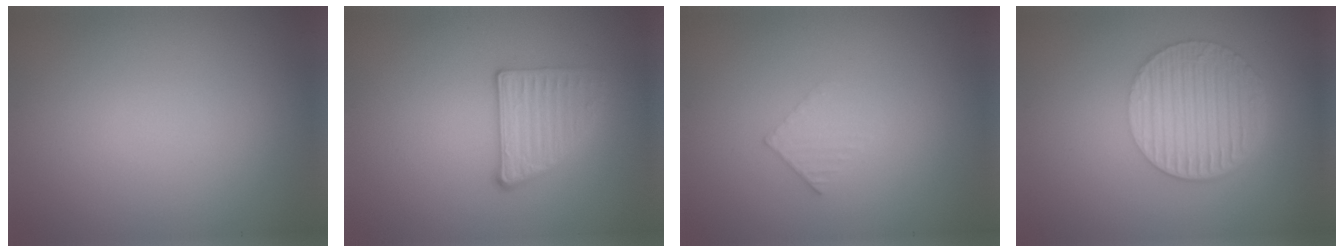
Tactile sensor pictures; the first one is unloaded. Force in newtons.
{"total": 2.7, "press": 2.6, "slide": 0.8}
{"total": 1.4, "press": 1.4, "slide": 0.2}
{"total": 6.4, "press": 4.4, "slide": 4.6}